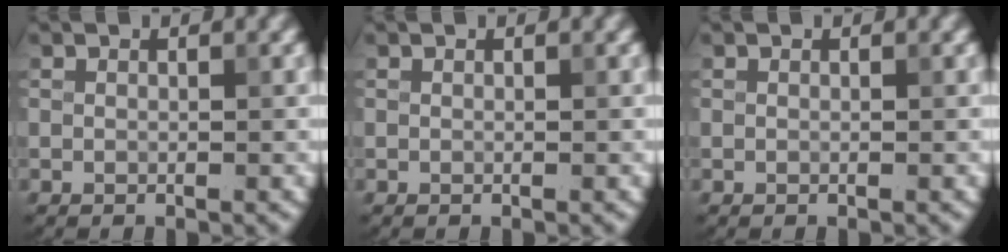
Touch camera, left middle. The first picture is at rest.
{"total": 0.0}
{"total": 0.0}